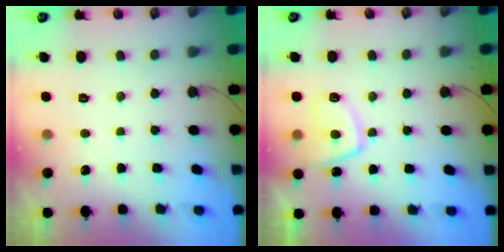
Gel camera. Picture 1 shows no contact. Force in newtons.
{"total": 9.4, "press": 9.3, "slide": 1.2}